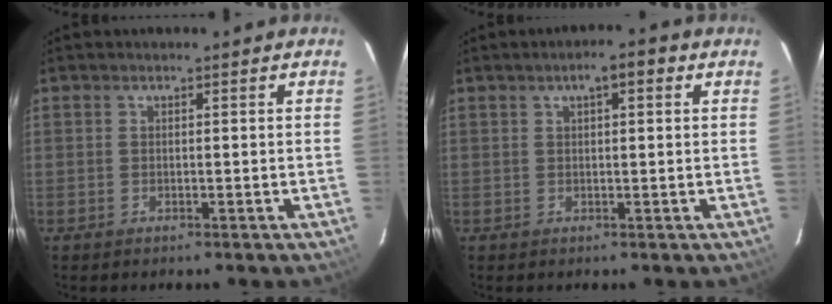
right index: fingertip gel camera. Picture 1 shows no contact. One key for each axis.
{"total": 3.8, "fx": 1.7, "fy": 1.2, "fz": 3.2, "tx": -0.053, "ty": 0.015, "tz": 0.027}